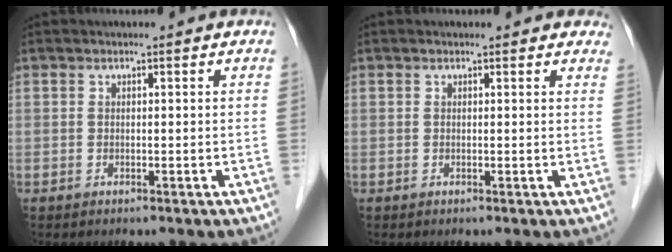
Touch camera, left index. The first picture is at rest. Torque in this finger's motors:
{"motor_torque": [0.39, -0.41, -0.06, -0.02]}